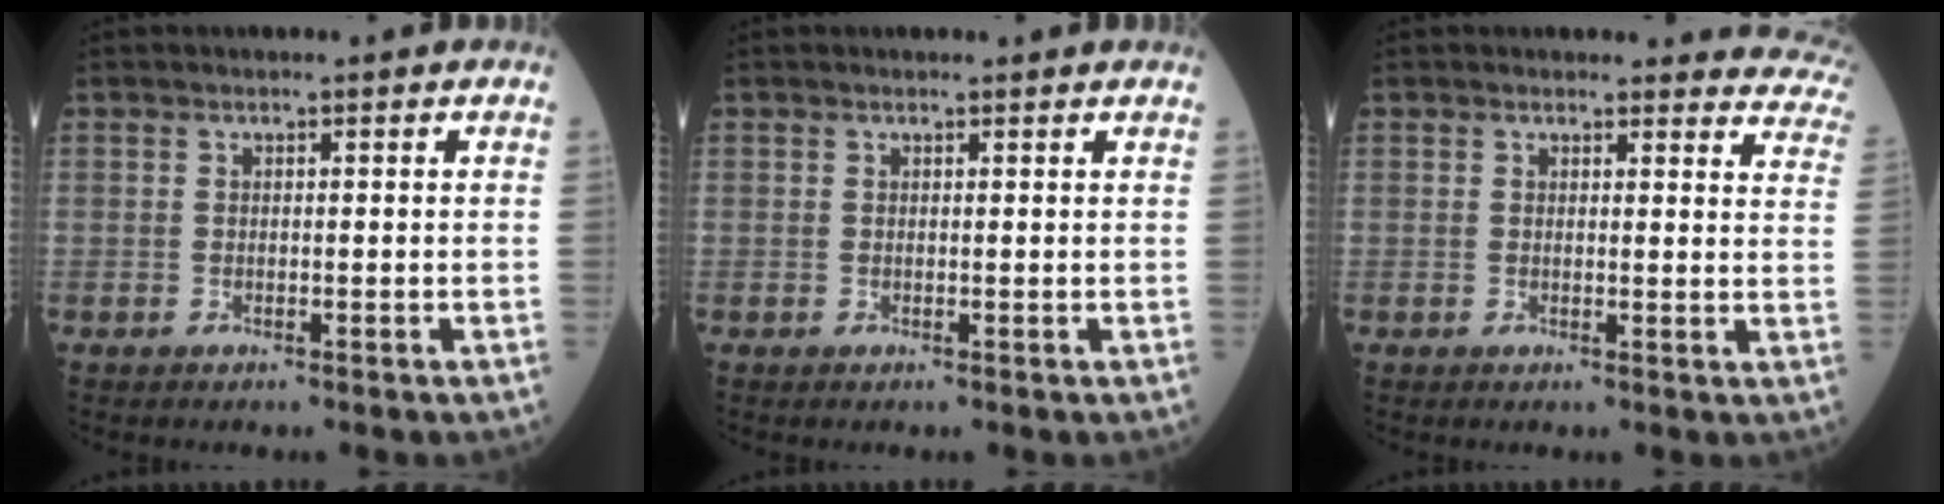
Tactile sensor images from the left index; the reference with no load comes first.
{"total": 1.5, "force": [1.5, 0.2, 0.2], "torque": [-0.009, 0.002, 0.013]}
{"total": 14.0, "force": [13.5, 3.8, 1.4], "torque": [0.037, -0.066, 0.102]}